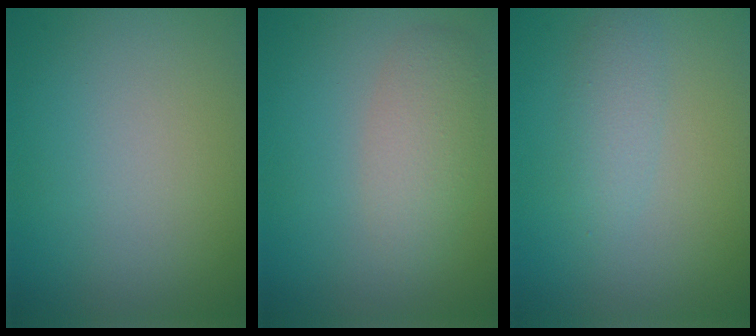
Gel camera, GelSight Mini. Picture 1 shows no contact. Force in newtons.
{"total": 2.9, "press": 2.9, "slide": 0.1}
{"total": 2.0, "press": 2.0, "slide": 0.1}